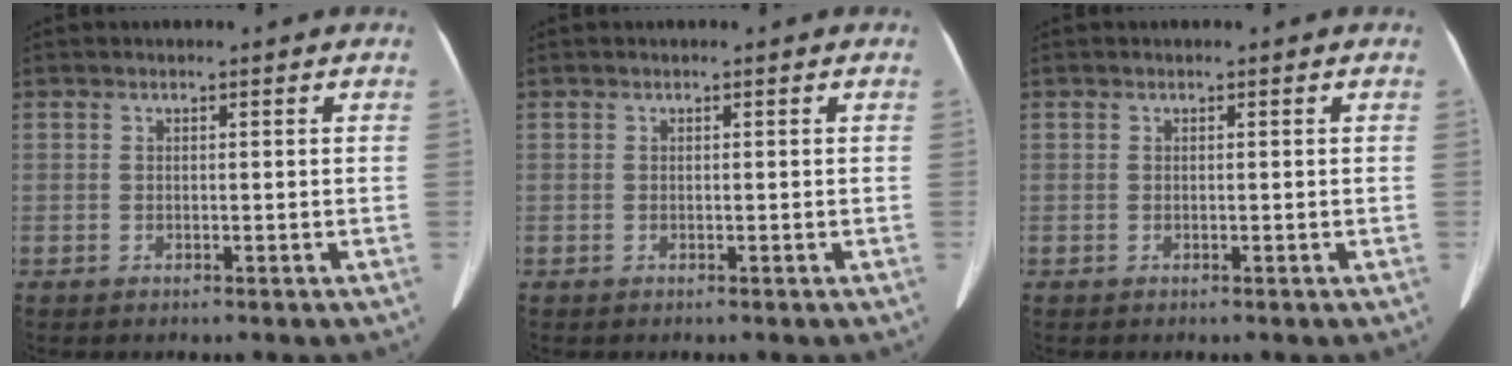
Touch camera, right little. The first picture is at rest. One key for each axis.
{"total": 0.0}
{"total": 0.0}